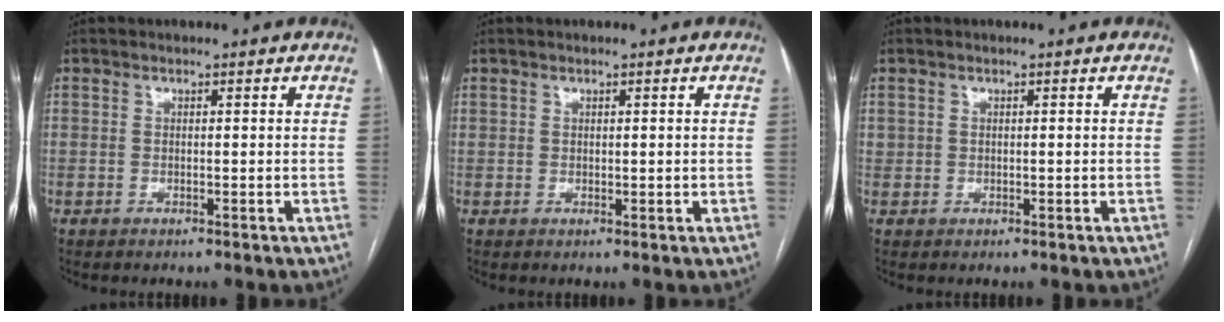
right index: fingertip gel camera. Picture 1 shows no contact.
{"total": 0.5, "force": [0.3, 0.4, 0.1], "torque": [0.006, 0.002, 0.006]}
{"total": 0.5, "force": [0.1, 0.5, 0.0], "torque": [0.005, 0.006, 0.004]}